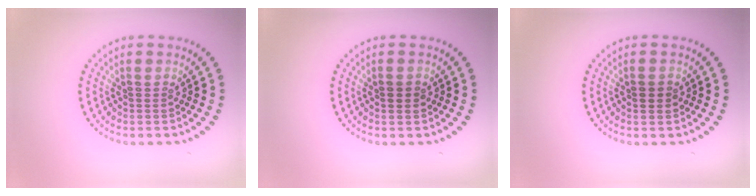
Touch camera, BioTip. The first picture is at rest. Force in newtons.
{"total": 0.9, "press": 0.9, "slide": 0.1}
{"total": 1.2, "press": 1.2, "slide": 0.2}